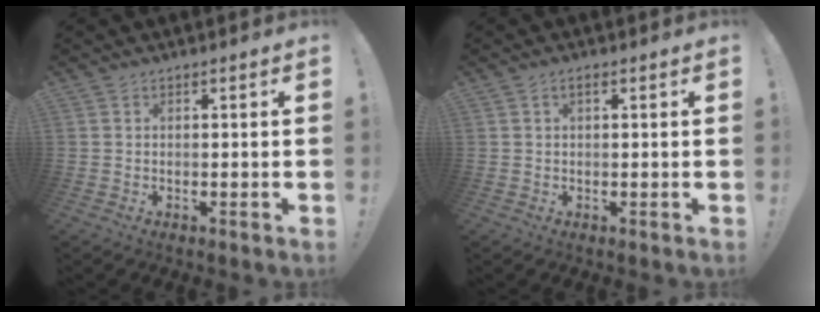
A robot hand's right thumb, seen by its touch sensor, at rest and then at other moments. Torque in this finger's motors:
{"motor_torque": [-0.33, 0.23, -0.08, 0.10, 0.00]}